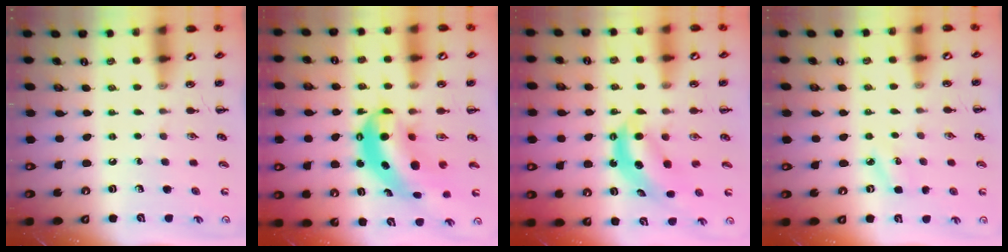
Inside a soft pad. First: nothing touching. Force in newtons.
{"total": 9.2, "press": 8.9, "slide": 2.0}
{"total": 6.2, "press": 6.2, "slide": 0.4}
{"total": 4.4, "press": 4.2, "slide": 1.3}